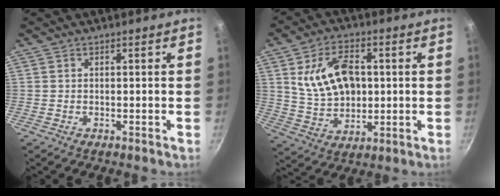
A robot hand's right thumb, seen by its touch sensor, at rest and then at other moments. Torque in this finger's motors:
{"motor_torque": [1.48, 1.55, 0.45, -0.10, 0.38]}